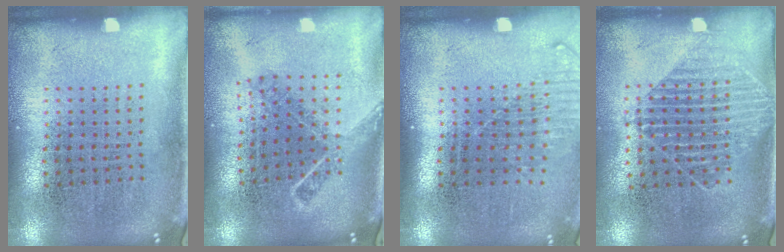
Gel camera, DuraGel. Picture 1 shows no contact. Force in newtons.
{"total": 1.5, "press": 1.2, "slide": 1.0}
{"total": 1.3, "press": 1.1, "slide": 0.8}
{"total": 1.5, "press": 1.3, "slide": 0.8}